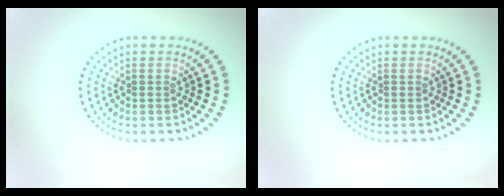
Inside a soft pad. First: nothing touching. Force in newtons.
{"total": 0.0}